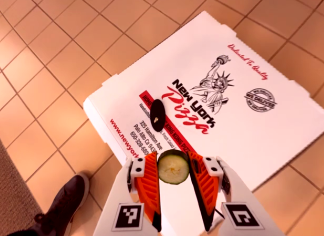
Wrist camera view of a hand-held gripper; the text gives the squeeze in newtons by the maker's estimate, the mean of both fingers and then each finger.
{"total": 7.3, "left": 7.3, "right": 7.2}